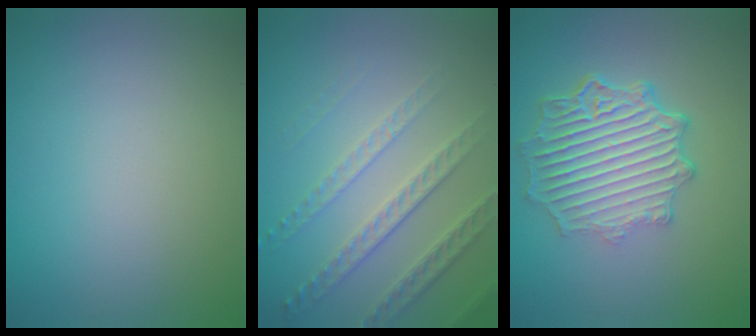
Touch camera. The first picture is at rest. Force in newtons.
{"total": 3.5, "press": 3.1, "slide": 1.6}
{"total": 7.2, "press": 5.2, "slide": 4.9}